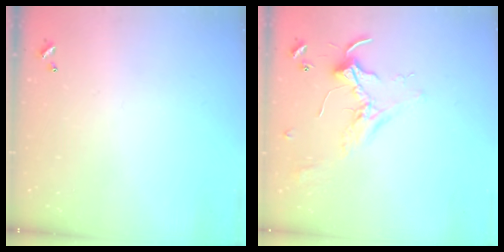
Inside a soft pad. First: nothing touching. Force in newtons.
{"total": 2.1, "press": 2.1, "slide": 0.5}